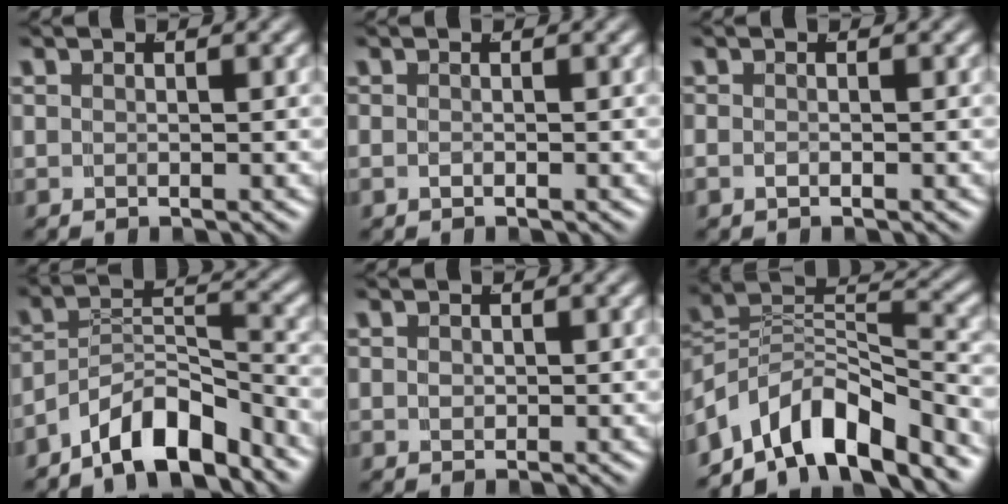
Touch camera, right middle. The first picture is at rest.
{"total": 0.5, "force": [-0.4, 0.3, 0.2], "torque": [-0.016, -0.003, -0.004]}
{"total": 0.8, "force": [-0.5, 0.6, 0.4], "torque": [-0.021, -0.004, -0.007]}
{"total": 6.8, "force": [-4.9, 3.0, 3.6], "torque": [-0.042, 0.006, -0.086]}
{"total": 0.0}
{"total": 11.4, "force": [-4.5, 7.9, 6.8], "torque": [-0.106, -0.012, -0.075]}